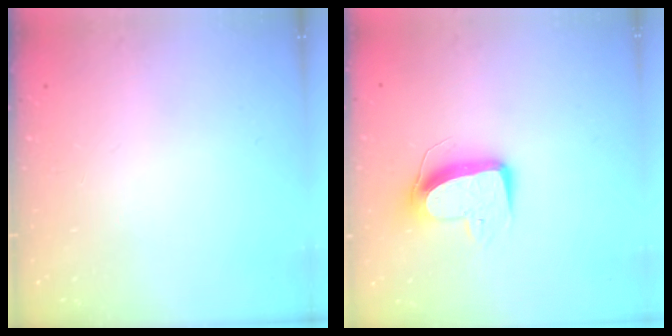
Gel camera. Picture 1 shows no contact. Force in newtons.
{"total": 12.1, "press": 12.1, "slide": 1.0}